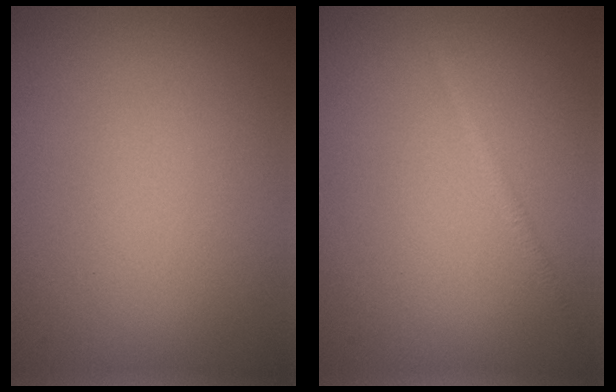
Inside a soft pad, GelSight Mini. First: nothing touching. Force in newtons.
{"total": 0.9, "press": 0.9, "slide": 0.0}